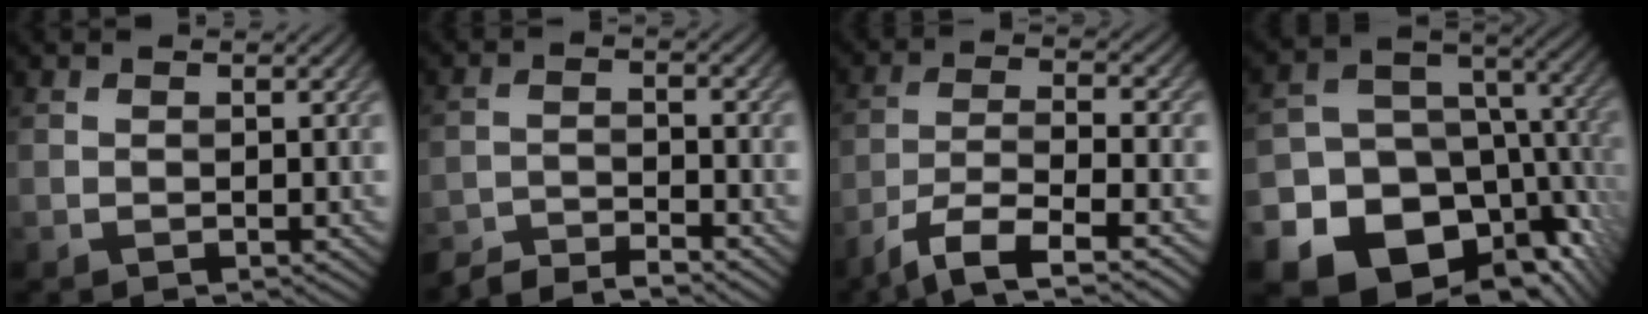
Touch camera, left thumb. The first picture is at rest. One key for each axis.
{"total": 4.5, "fx": -4.3, "fy": 0.5, "fz": 1.2, "tx": -0.025, "ty": -0.001, "tz": -0.084}
{"total": 8.5, "fx": -5.4, "fy": 2.3, "fz": 6.1, "tx": -0.115, "ty": -0.005, "tz": -0.100}
{"total": 22.8, "fx": -11.5, "fy": 17.4, "fz": 9.1, "tx": -0.165, "ty": -0.064, "tz": -0.168}